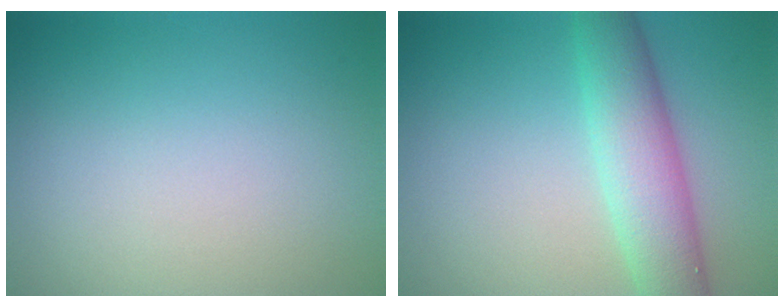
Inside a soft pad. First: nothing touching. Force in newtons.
{"total": 5.6, "press": 5.6, "slide": 0.1}